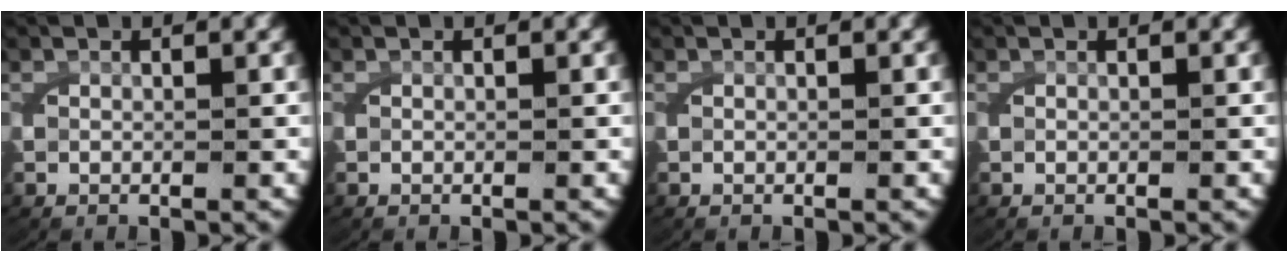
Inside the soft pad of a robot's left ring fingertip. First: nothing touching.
{"total": 0.0}
{"total": 0.0}
{"total": 0.0}